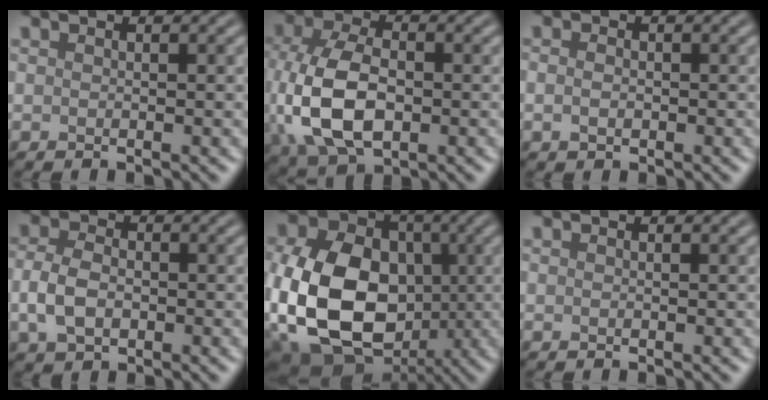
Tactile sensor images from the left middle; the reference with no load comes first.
{"total": 9.6, "force": [-1.2, 6.0, 7.3], "torque": [-0.182, -0.011, -0.019]}
{"total": 1.4, "force": [-0.1, 1.0, 0.9], "torque": [-0.021, 0.002, -0.004]}
{"total": 3.9, "force": [-0.7, 2.7, 2.8], "torque": [-0.069, 0.000, -0.017]}
{"total": 16.0, "force": [-2.4, 11.9, 10.4], "torque": [-0.236, -0.027, -0.032]}
{"total": 0.0}